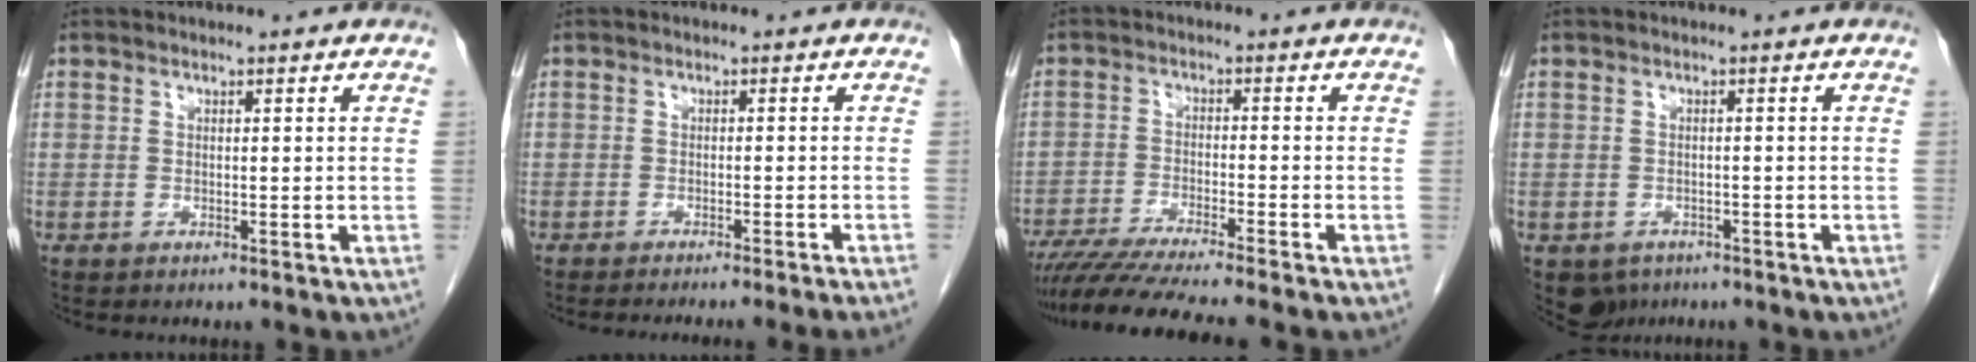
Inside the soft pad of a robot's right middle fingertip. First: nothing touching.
{"total": 8.7, "force": [-7.6, -1.8, 3.9], "torque": [-0.012, -0.021, -0.097]}
{"total": 10.9, "force": [-9.4, -1.2, 5.4], "torque": [-0.070, -0.027, -0.151]}
{"total": 4.0, "force": [-2.6, 2.9, 0.9], "torque": [-0.012, 0.001, -0.036]}